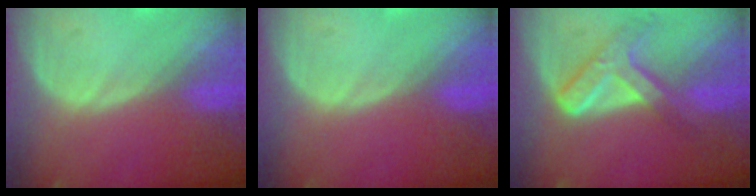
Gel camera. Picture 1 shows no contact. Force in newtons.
{"total": 0.0}
{"total": 7.2, "press": 6.2, "slide": 3.7}